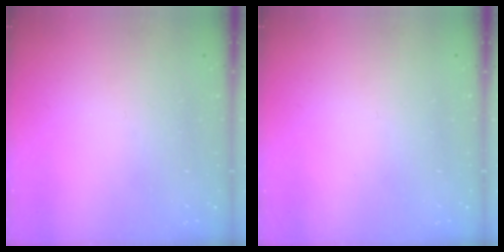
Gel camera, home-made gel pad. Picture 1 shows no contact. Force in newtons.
{"total": 0.0}